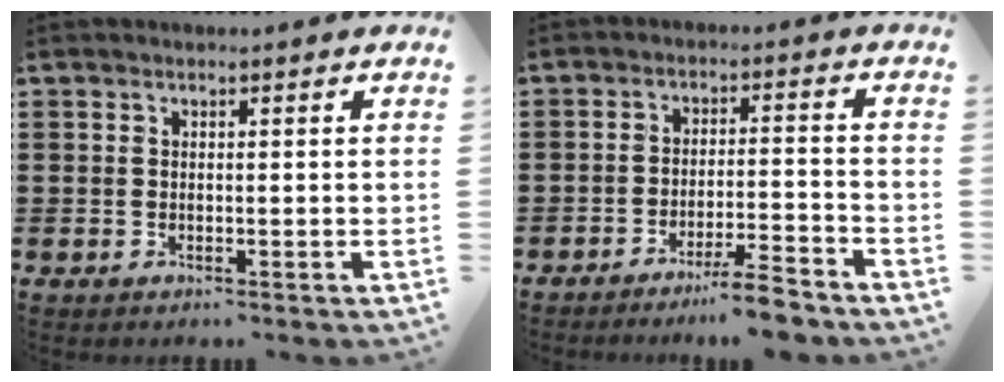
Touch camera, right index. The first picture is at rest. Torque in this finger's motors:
{"motor_torque": [1.39, -0.75, 0.19, 0.04]}